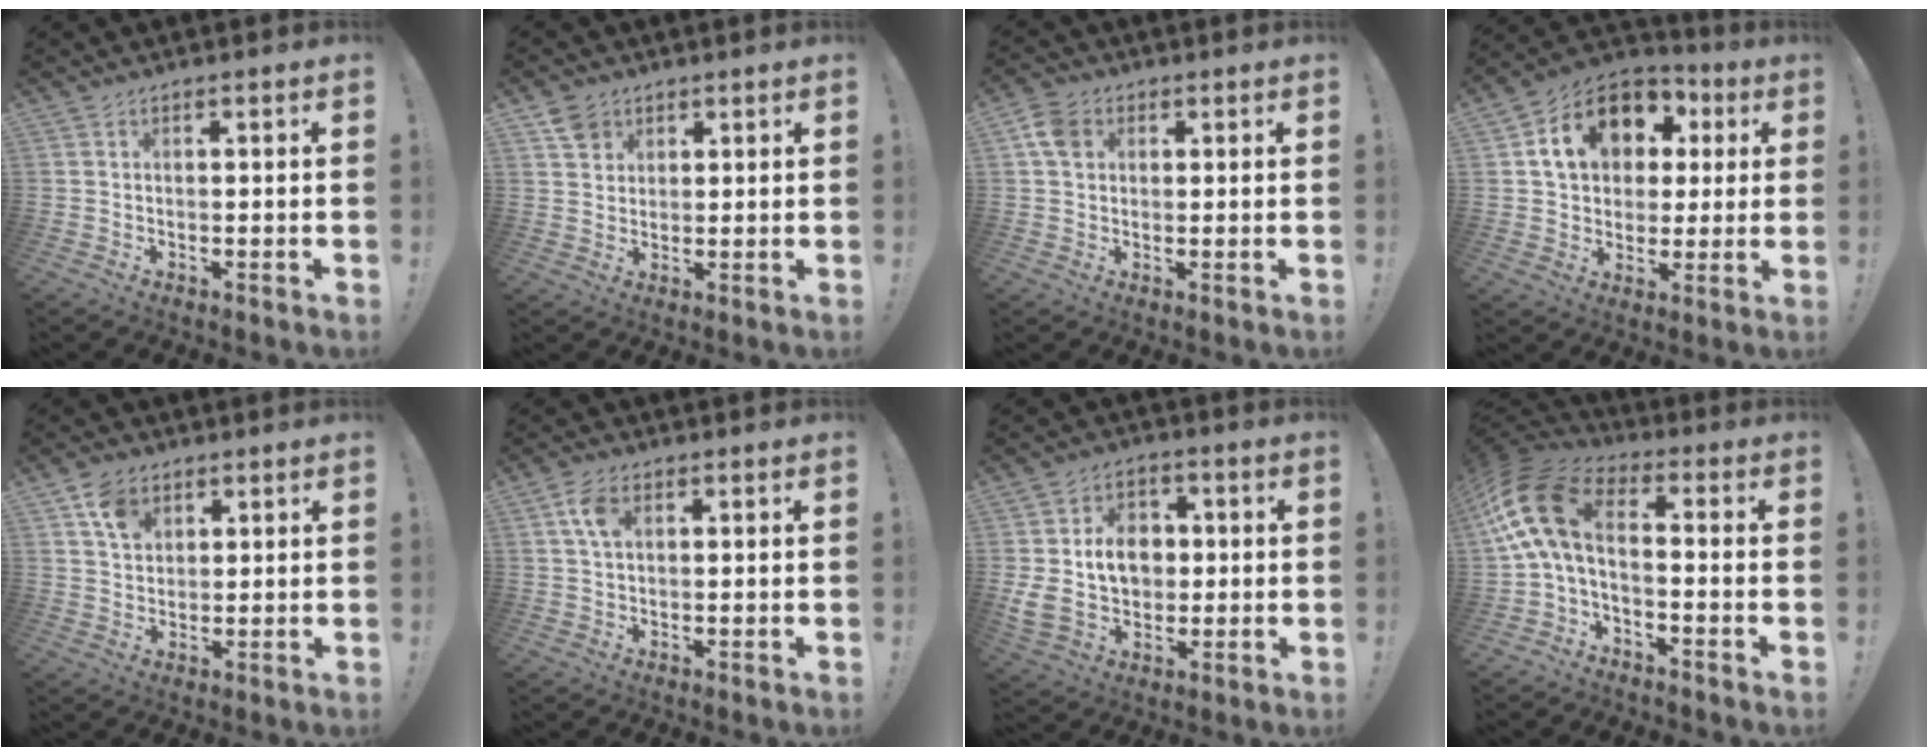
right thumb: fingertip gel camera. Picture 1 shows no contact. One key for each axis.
{"total": 5.2, "fx": 3.3, "fy": 4.0, "fz": 0.9, "tx": -0.011, "ty": -0.014, "tz": 0.062}
{"total": 6.3, "fx": 1.9, "fy": 4.9, "fz": 3.4, "tx": -0.064, "ty": 0.010, "tz": 0.040}
{"total": 16.4, "fx": 5.4, "fy": 12.5, "fz": 9.2, "tx": -0.142, "ty": -0.007, "tz": 0.110}
{"total": 7.2, "fx": 3.9, "fy": 5.2, "fz": 3.1, "tx": -0.052, "ty": -0.008, "tz": 0.074}
{"total": 5.7, "fx": 2.0, "fy": 3.6, "fz": 4.0, "tx": -0.072, "ty": 0.006, "tz": 0.038}
{"total": 13.3, "fx": 1.2, "fy": 10.9, "fz": 7.5, "tx": -0.126, "ty": -0.001, "tz": 0.029}
{"total": 13.5, "fx": 1.6, "fy": 7.7, "fz": 11.0, "tx": -0.222, "ty": 0.009, "tz": 0.037}